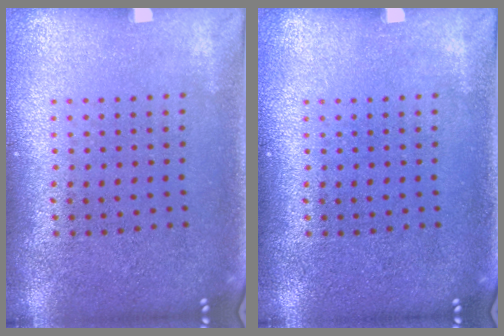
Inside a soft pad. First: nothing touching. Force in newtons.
{"total": 0.0}